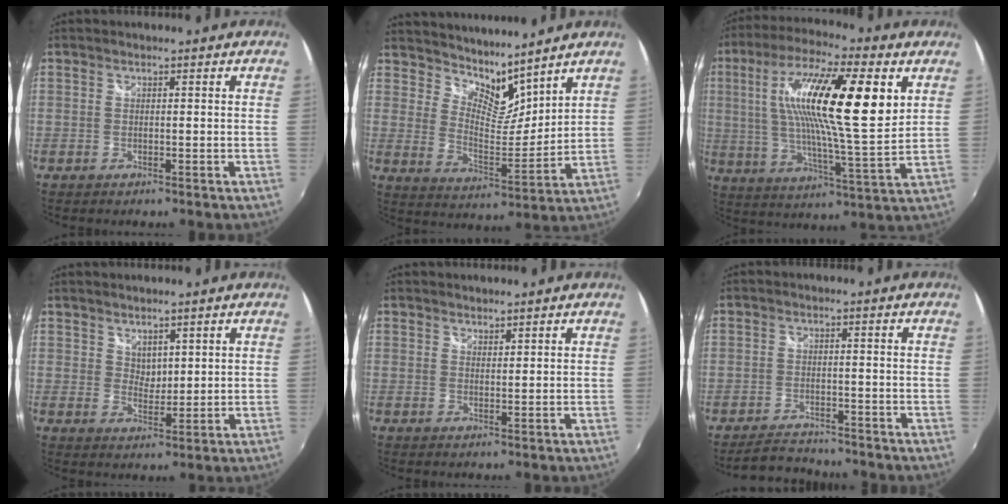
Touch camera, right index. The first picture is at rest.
{"total": 8.9, "force": [7.9, 2.8, 2.9], "torque": [-0.045, -0.014, 0.143]}
{"total": 21.2, "force": [6.4, 4.2, 19.7], "torque": [-0.341, 0.012, 0.101]}
{"total": 3.1, "force": [2.1, 2.0, 1.0], "torque": [-0.008, 0.000, 0.040]}
{"total": 1.2, "force": [1.1, 0.4, 0.1], "torque": [0.000, 0.001, 0.019]}
{"total": 5.1, "force": [-4.7, 1.7, 0.5], "torque": [-0.031, 0.007, -0.079]}